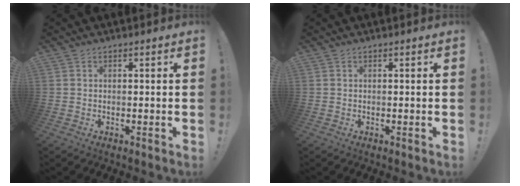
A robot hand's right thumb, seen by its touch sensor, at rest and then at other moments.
{"total": 0.0}